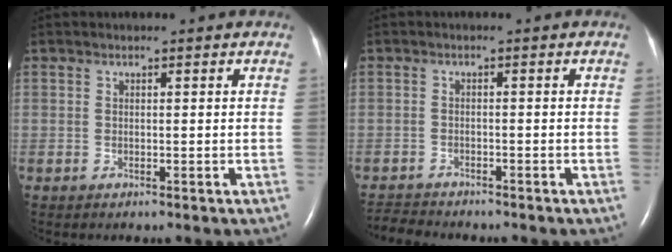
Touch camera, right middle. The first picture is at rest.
{"total": 4.0, "force": [-3.9, 0.4, 0.4], "torque": [-0.003, -0.015, -0.066]}